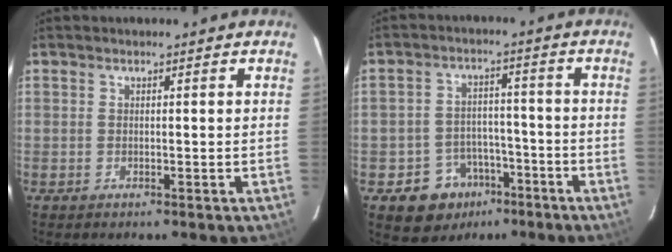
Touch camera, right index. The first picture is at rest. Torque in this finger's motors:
{"motor_torque": [0.05, -0.11, -0.49, -0.19]}